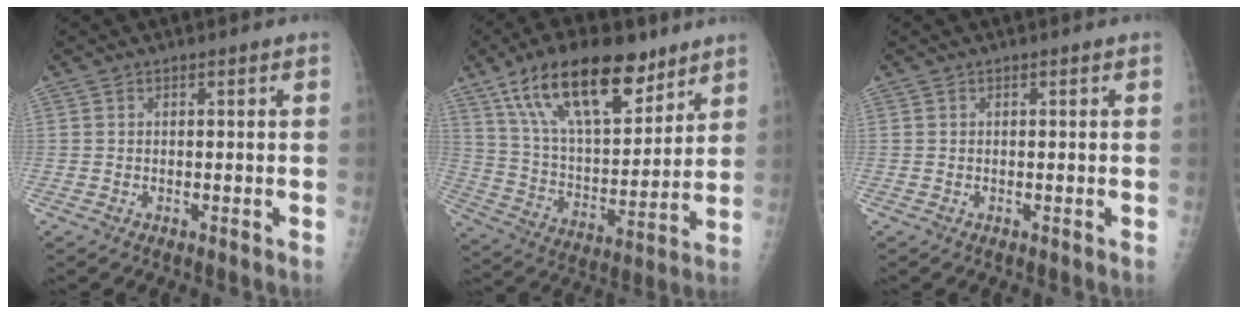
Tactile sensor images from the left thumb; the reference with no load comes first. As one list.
[{"total": 22.1, "force": [13.7, 9.6, 14.4], "torque": [-0.213, -0.045, 0.247]}, {"total": 0.0}]